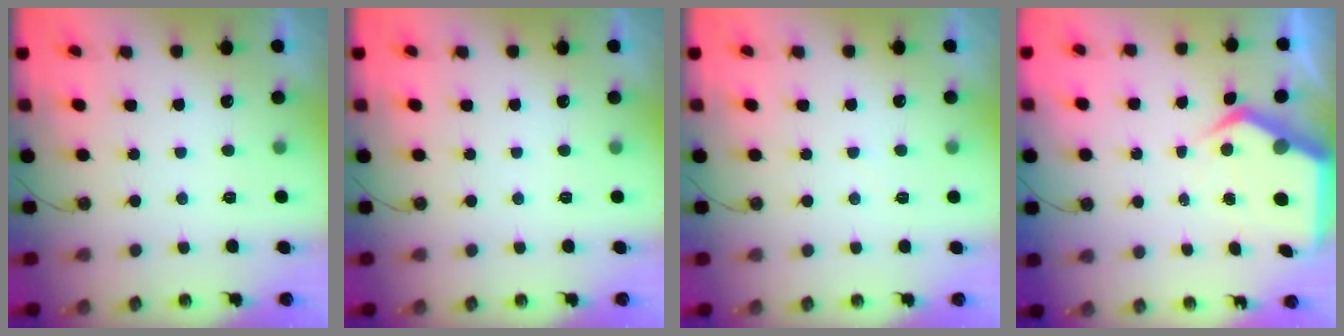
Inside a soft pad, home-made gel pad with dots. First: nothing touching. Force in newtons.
{"total": 0.0}
{"total": 5.0, "press": 5.0, "slide": 0.5}
{"total": 7.5, "press": 7.4, "slide": 0.9}